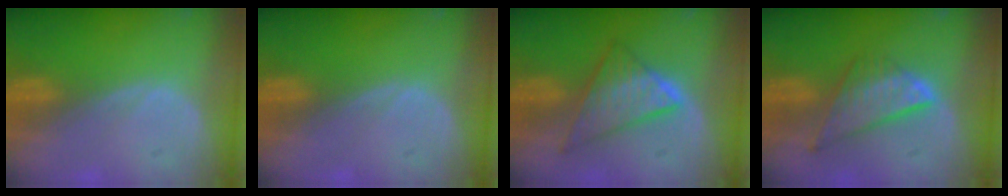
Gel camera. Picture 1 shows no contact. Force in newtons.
{"total": 0.0}
{"total": 7.8, "press": 7.8, "slide": 0.4}
{"total": 8.3, "press": 7.1, "slide": 4.2}